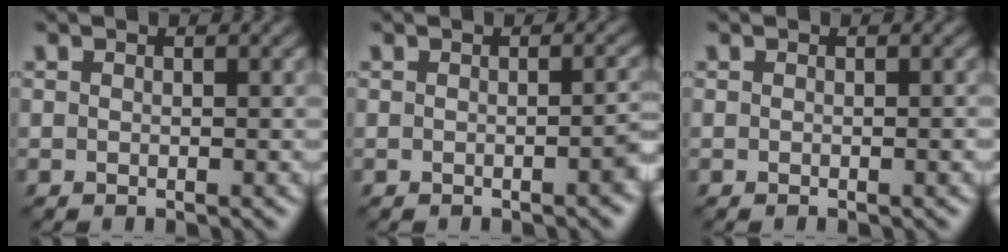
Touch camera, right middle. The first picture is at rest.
{"total": 1.4, "force": [-0.5, 0.3, 1.2], "torque": [-0.015, 0.004, -0.008]}
{"total": 0.5, "force": [-0.2, 0.0, 0.5], "torque": [-0.005, 0.000, -0.003]}